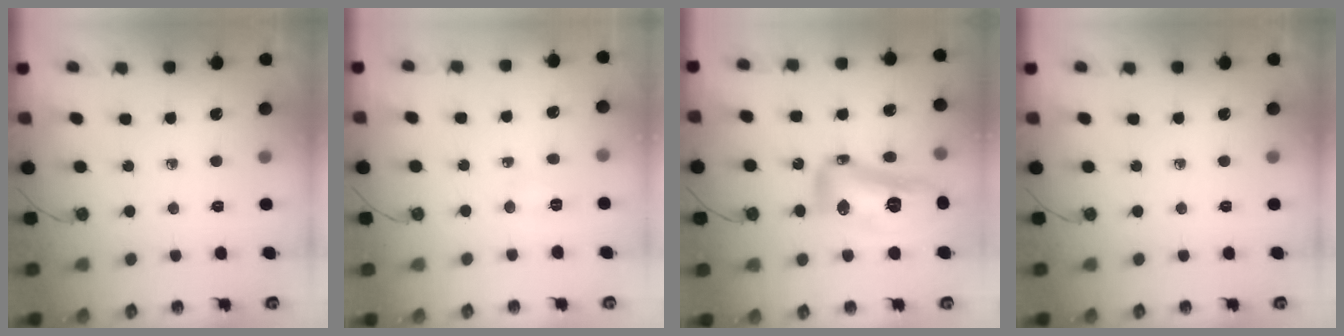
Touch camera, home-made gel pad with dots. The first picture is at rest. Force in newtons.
{"total": 8.6, "press": 4.2, "slide": 7.6}
{"total": 17.6, "press": 17.5, "slide": 1.5}
{"total": 0.0}